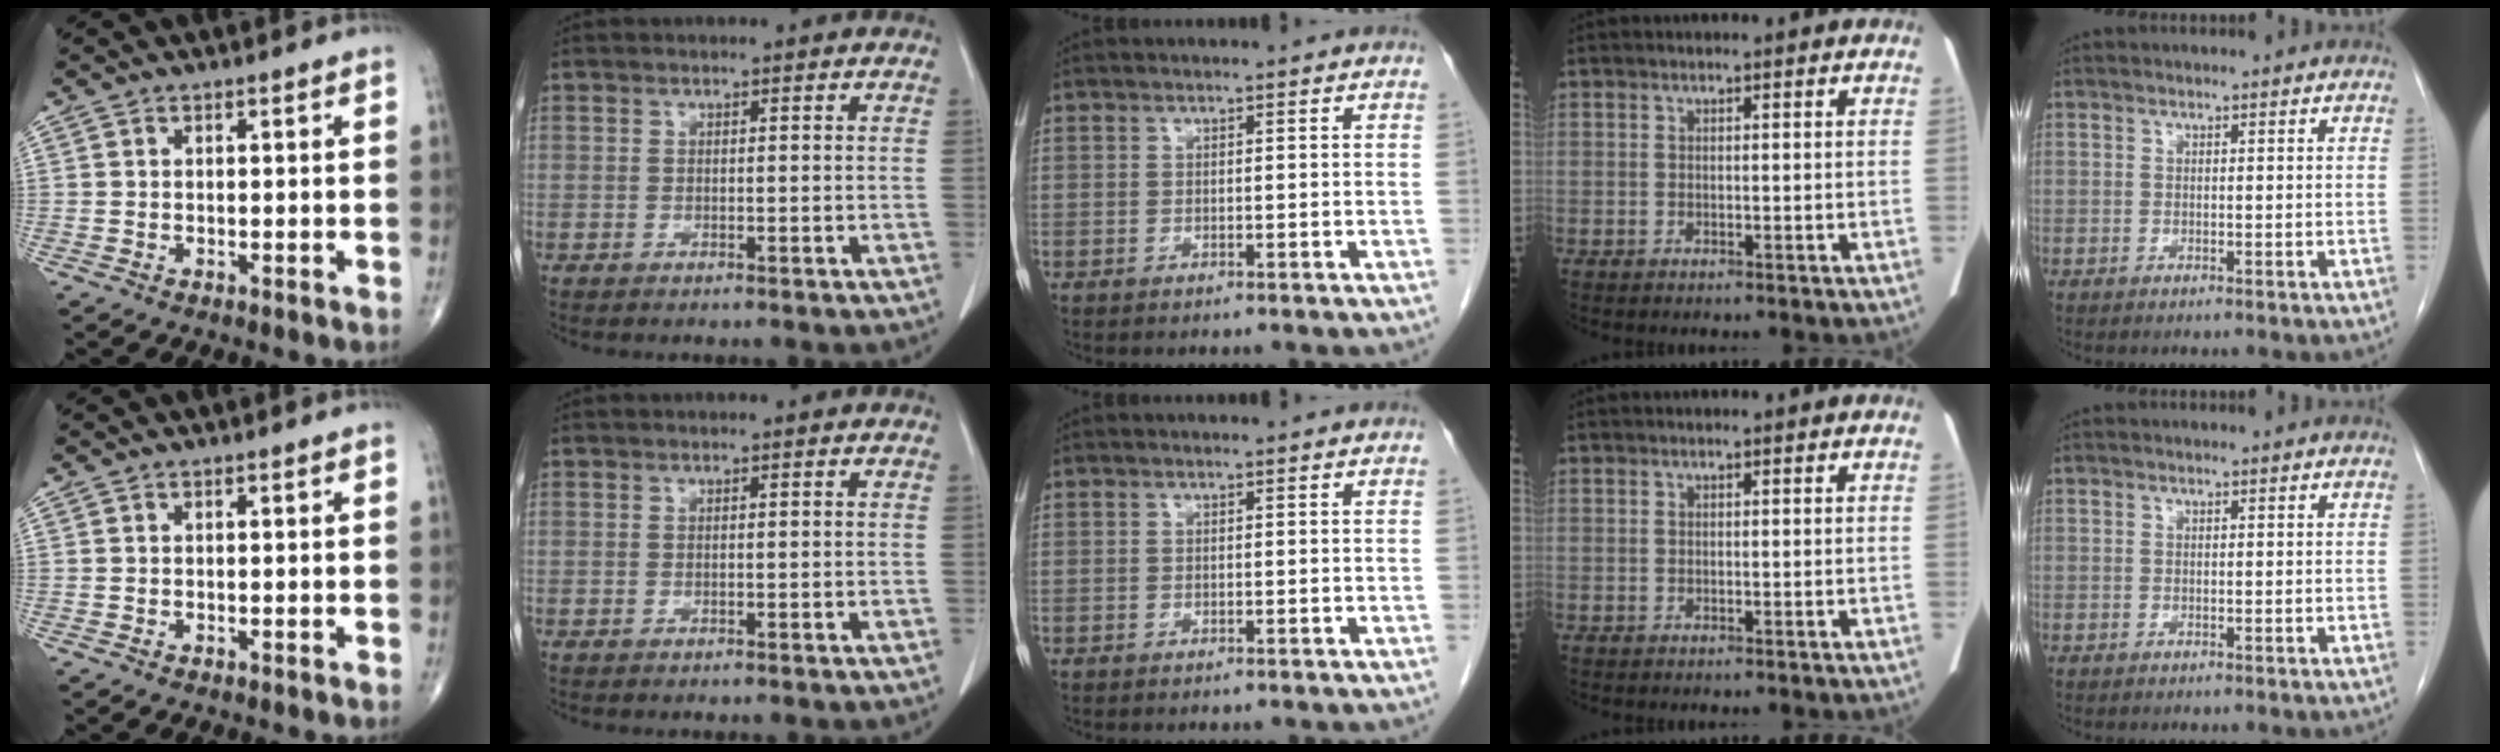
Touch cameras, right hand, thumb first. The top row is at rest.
{}